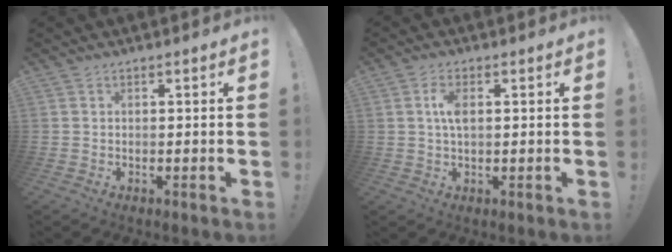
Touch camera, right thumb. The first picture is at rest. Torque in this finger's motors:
{"motor_torque": [0.33, 0.00, 0.69, -0.23, 0.16]}